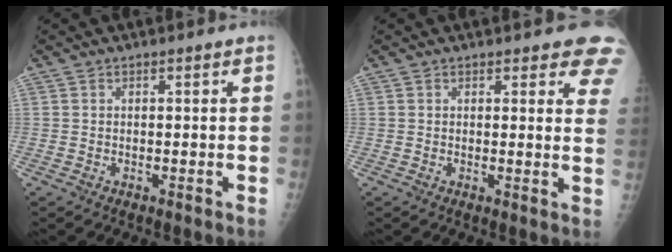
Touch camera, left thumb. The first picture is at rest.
{"total": 7.5, "force": [6.2, 2.7, 3.2], "torque": [0.006, -0.027, 0.048]}